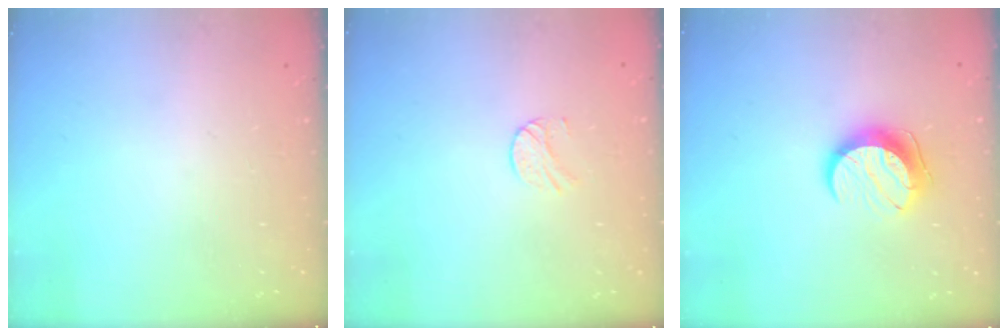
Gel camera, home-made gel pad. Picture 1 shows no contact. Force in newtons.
{"total": 5.3, "press": 5.3, "slide": 0.5}
{"total": 10.1, "press": 10.1, "slide": 0.5}